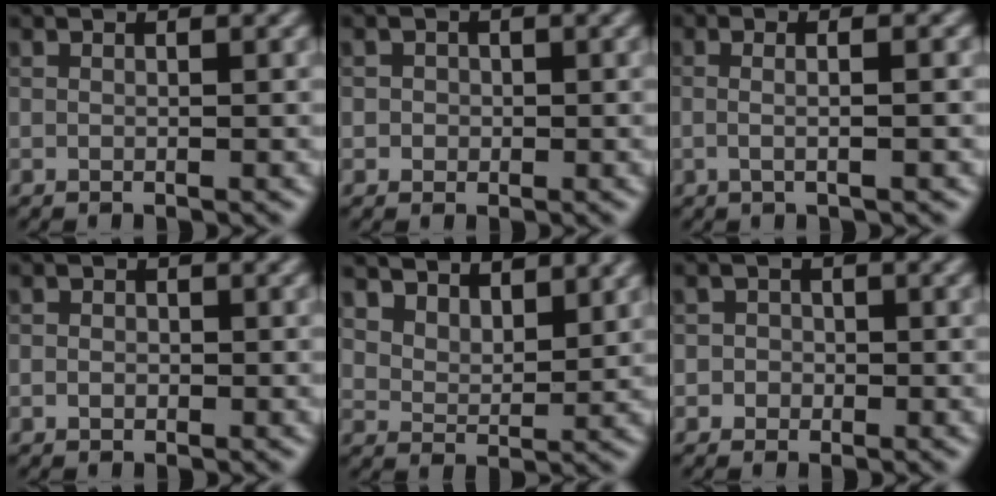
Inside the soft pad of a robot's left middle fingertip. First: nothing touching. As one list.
[{"total": 1.2, "force": [0.1, 1.1, 0.3], "torque": [0.009, -0.001, -0.002]}, {"total": 3.7, "force": [0.5, 1.6, 3.3], "torque": [-0.024, 0.002, -0.023]}, {"total": 0.9, "force": [-0.3, 0.8, 0.4], "torque": [-0.006, -0.001, -0.006]}, {"total": 7.1, "force": [5.8, 3.0, 2.6], "torque": [-0.071, -0.004, 0.099]}, {"total": 1.8, "force": [-0.2, 1.8, 0.3], "torque": [0.018, 0.004, -0.021]}]